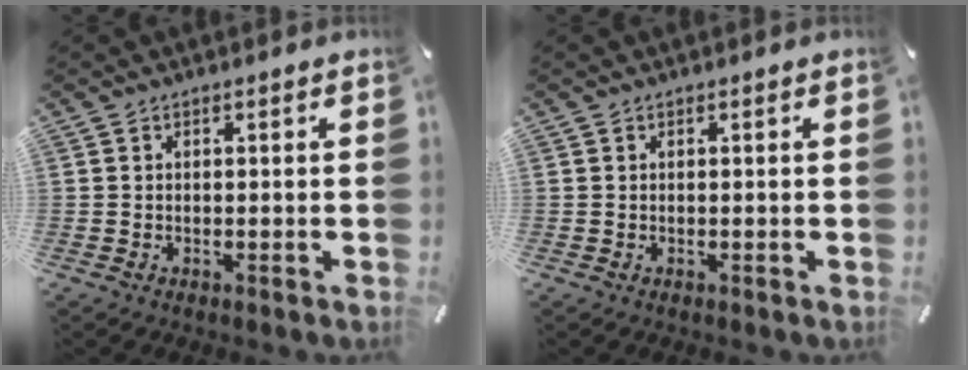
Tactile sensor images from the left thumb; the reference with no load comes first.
{"total": 0.0}